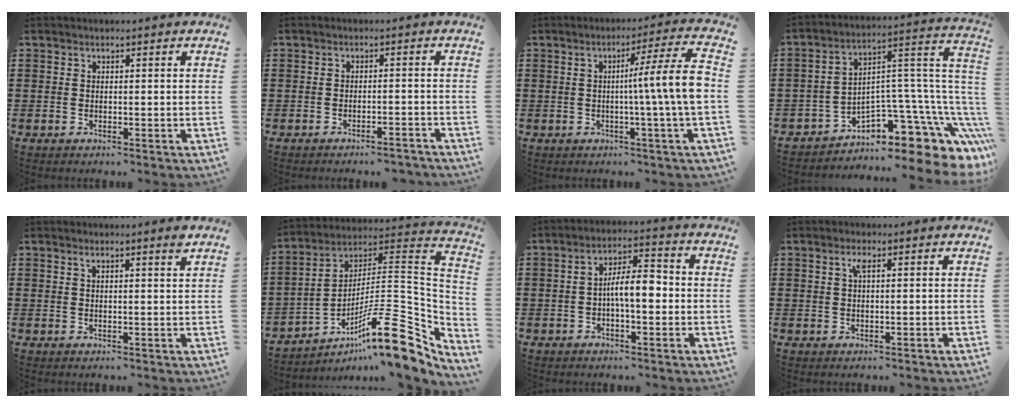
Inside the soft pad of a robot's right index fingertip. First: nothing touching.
{"total": 2.2, "force": [-2.1, -0.1, 0.4], "torque": [-0.012, -0.002, -0.045]}
{"total": 10.1, "force": [-0.4, -0.4, 10.0], "torque": [-0.163, -0.013, -0.015]}
{"total": 8.5, "force": [-5.3, 4.4, 5.0], "torque": [-0.083, -0.016, -0.097]}
{"total": 1.7, "force": [1.3, -0.1, 1.2], "torque": [-0.024, -0.001, 0.022]}
{"total": 16.8, "force": [-9.2, 3.6, 13.6], "torque": [-0.207, 0.007, -0.165]}
{"total": 6.5, "force": [-0.8, 2.1, 6.1], "torque": [-0.114, 0.009, -0.019]}
{"total": 1.5, "force": [0.5, 0.3, 1.4], "torque": [-0.029, 0.005, 0.008]}